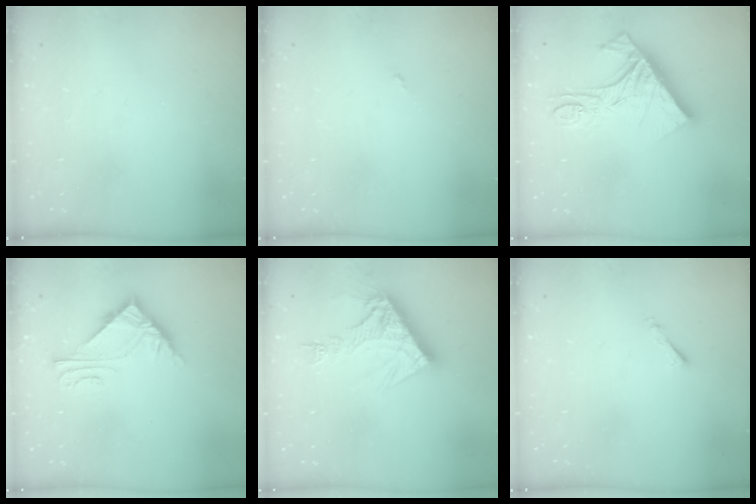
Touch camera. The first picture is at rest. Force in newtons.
{"total": 0.0}
{"total": 17.9, "press": 17.8, "slide": 2.0}
{"total": 6.3, "press": 6.3, "slide": 0.6}
{"total": 12.9, "press": 12.8, "slide": 1.3}
{"total": 0.8, "press": 0.7, "slide": 0.3}